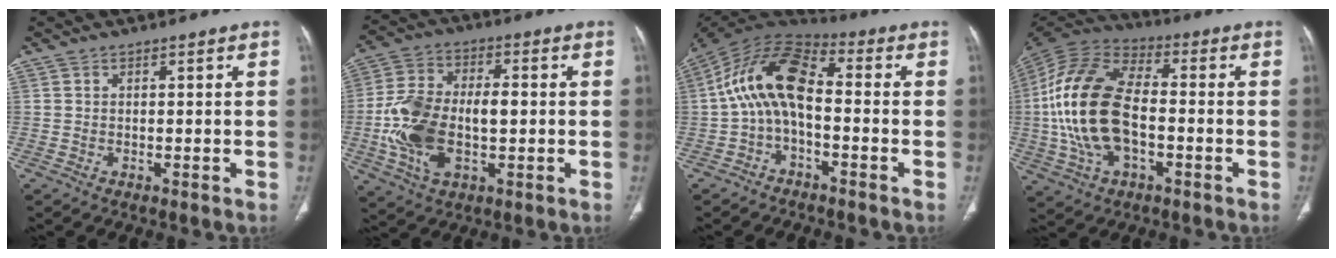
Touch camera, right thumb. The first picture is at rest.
{"total": 16.1, "force": [-1.6, 9.1, 13.2], "torque": [-0.266, 0.019, -0.025]}
{"total": 13.2, "force": [-1.0, 7.0, 11.2], "torque": [-0.201, 0.049, -0.030]}
{"total": 20.4, "force": [-2.1, 11.4, 16.8], "torque": [-0.348, 0.023, -0.039]}